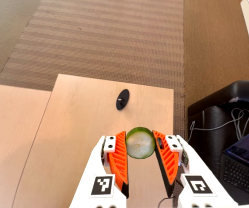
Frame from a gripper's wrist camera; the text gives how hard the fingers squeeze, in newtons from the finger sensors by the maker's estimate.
{"total": 11.6, "left": 11.7, "right": 11.5}